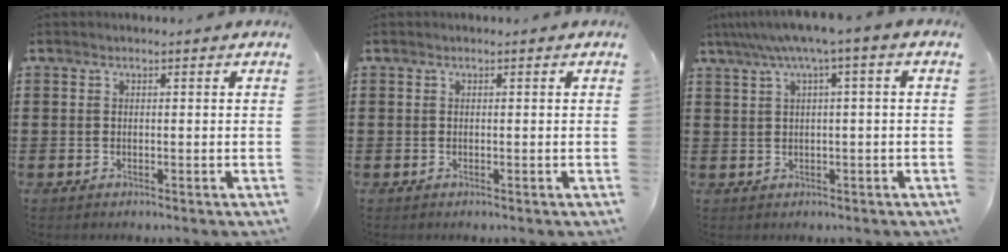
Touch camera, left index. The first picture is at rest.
{"total": 0.0}
{"total": 4.1, "force": [0.7, -0.2, 4.1], "torque": [-0.076, -0.003, 0.007]}